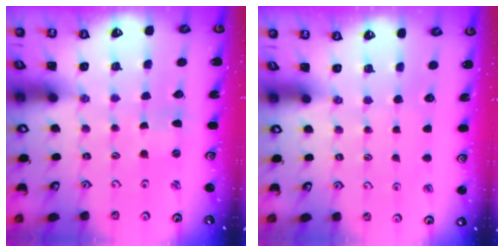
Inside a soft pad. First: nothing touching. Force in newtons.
{"total": 0.0}